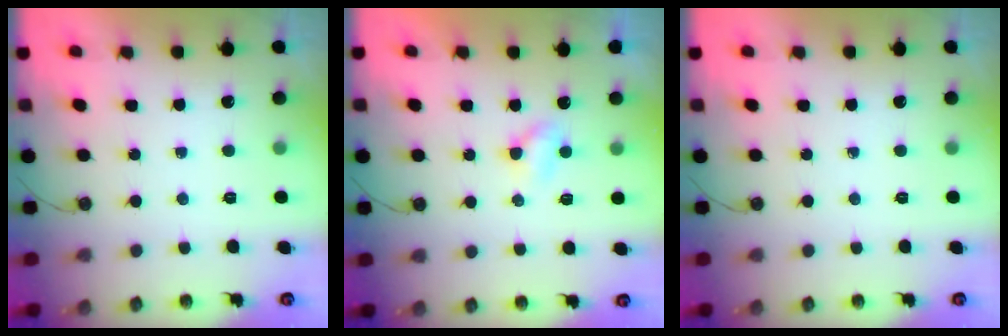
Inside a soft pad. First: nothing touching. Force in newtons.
{"total": 2.7, "press": 2.6, "slide": 0.4}
{"total": 0.0}